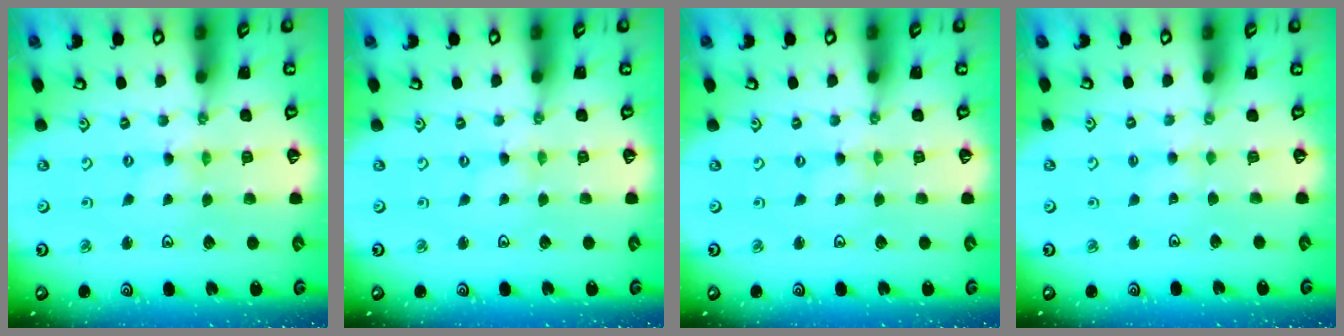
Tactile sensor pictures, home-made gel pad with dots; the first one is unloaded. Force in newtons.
{"total": 0.0}
{"total": 0.0}
{"total": 1.7, "press": 1.6, "slide": 0.4}